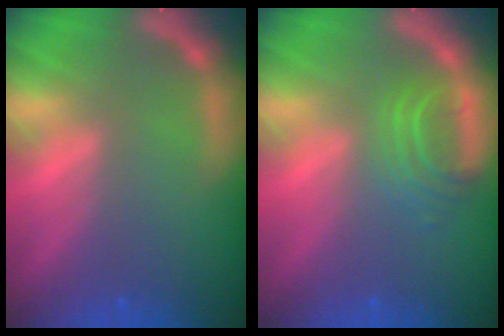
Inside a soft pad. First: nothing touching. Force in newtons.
{"total": 3.5}